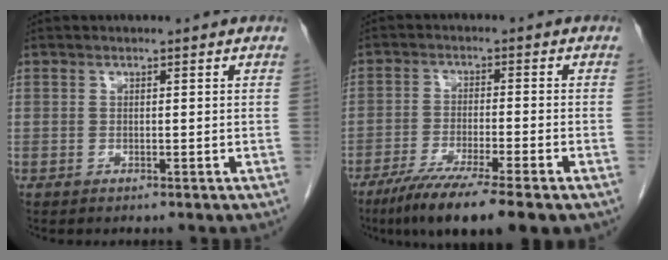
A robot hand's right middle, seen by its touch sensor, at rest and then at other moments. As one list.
[{"total": 10.6, "force": [-7.4, 0.4, 7.7], "torque": [-0.125, -0.026, -0.117]}]